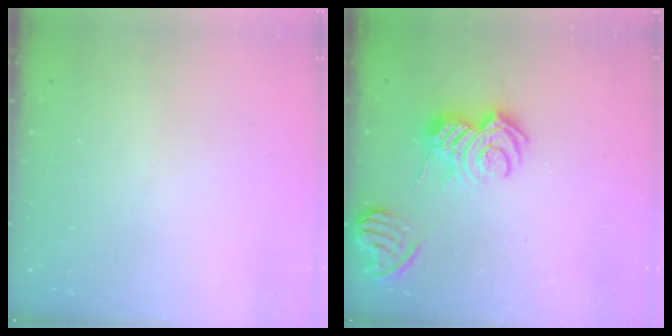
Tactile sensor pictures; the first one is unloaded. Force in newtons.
{"total": 9.3, "press": 9.3, "slide": 0.7}